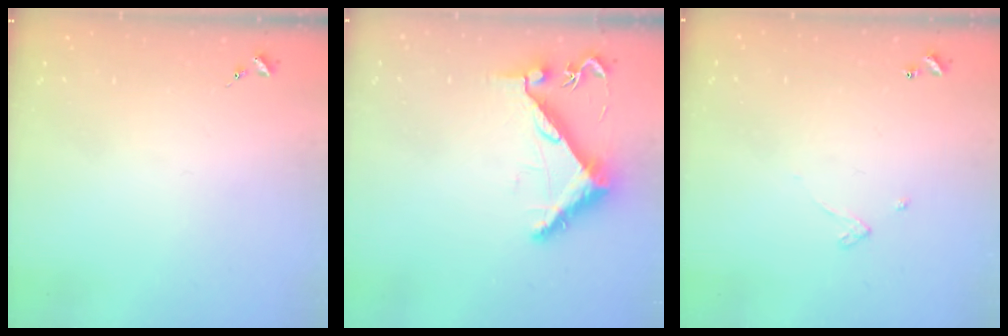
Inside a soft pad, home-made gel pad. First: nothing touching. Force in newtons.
{"total": 7.9, "press": 7.9, "slide": 0.4}
{"total": 2.6, "press": 2.6, "slide": 0.2}